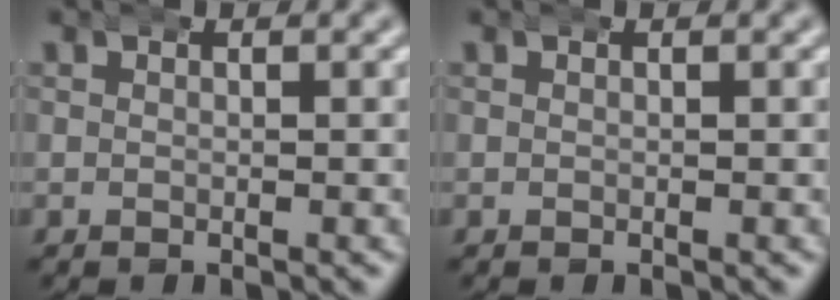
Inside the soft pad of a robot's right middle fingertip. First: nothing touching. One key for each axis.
{"total": 0.0}